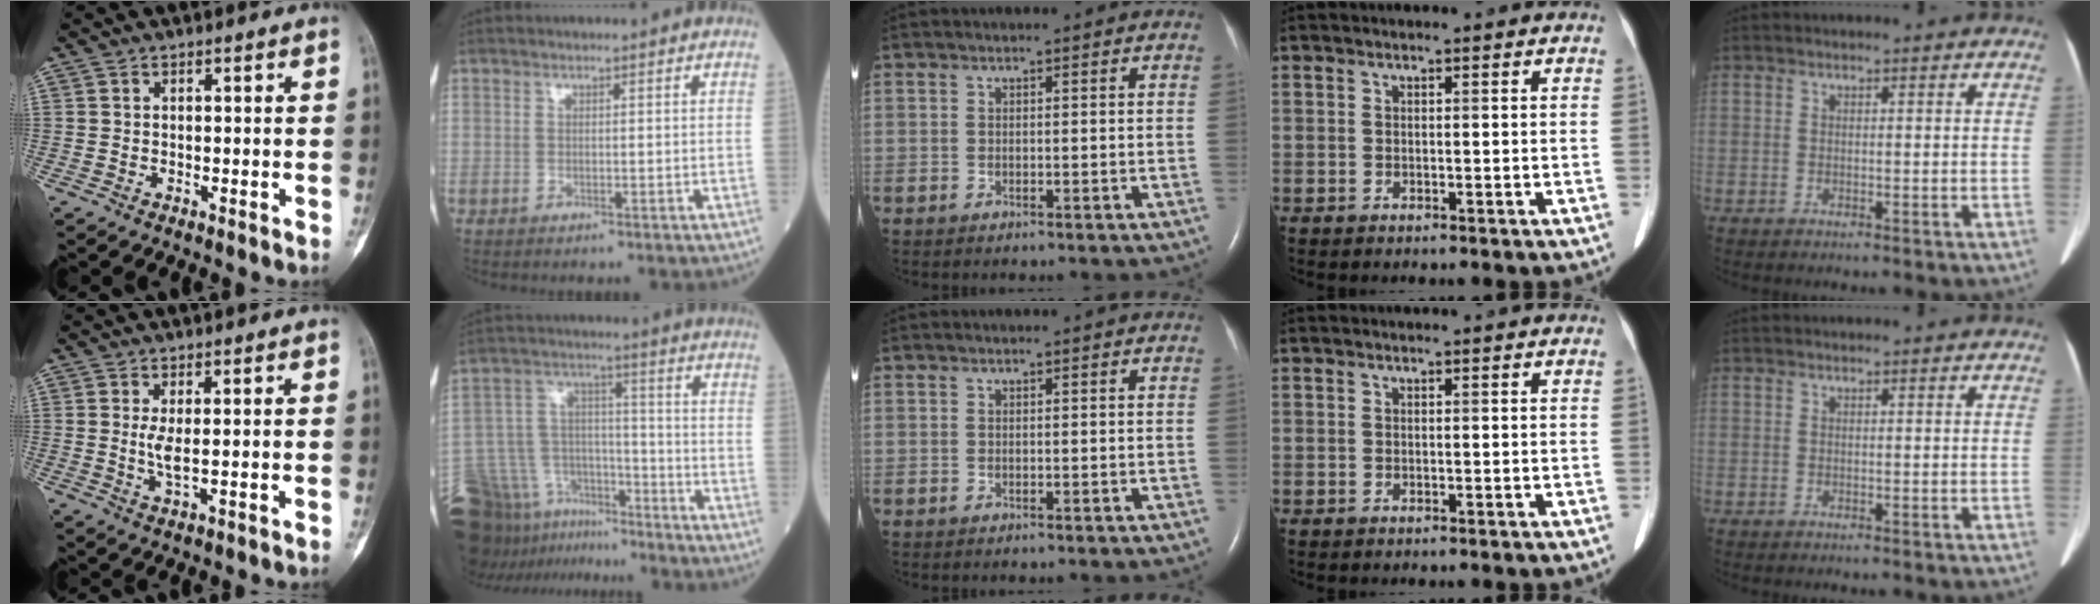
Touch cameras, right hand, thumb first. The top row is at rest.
{"thumb": {"total": 3.0, "force": [0.2, 0.6, 2.9], "torque": [-0.073, -0.011, 0.006]}, "index": {"total": 19.8, "force": [-16.2, 8.6, 7.5], "torque": [-0.179, 0.013, -0.273]}}